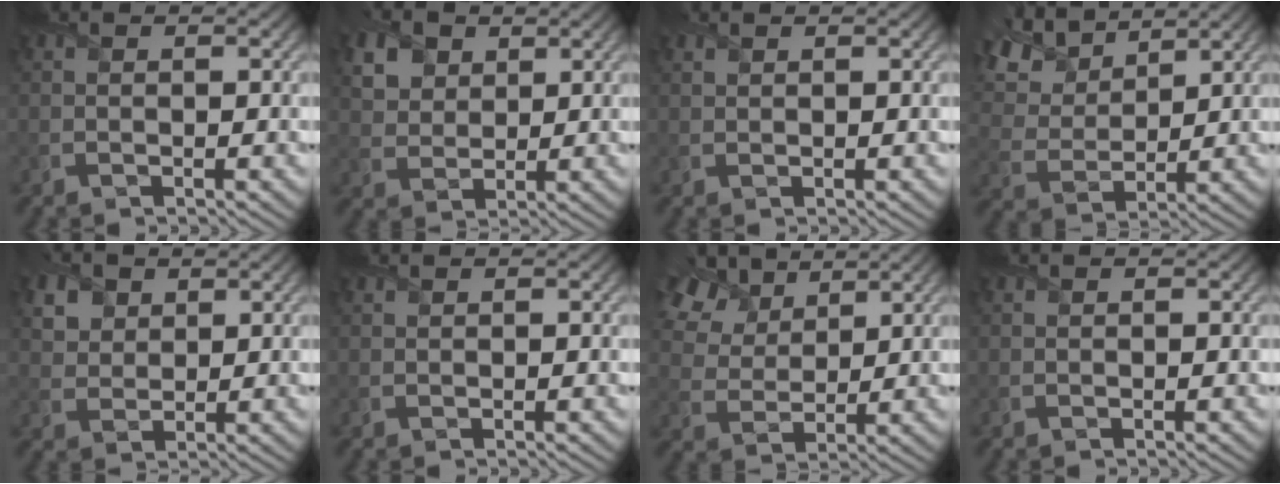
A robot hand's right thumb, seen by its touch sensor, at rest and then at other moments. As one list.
[{"total": 5.7, "force": [2.8, 4.2, 2.7], "torque": [-0.088, -0.001, 0.053]}, {"total": 0.5, "force": [0.4, 0.3, 0.2], "torque": [-0.007, -0.003, 0.010]}, {"total": 11.3, "force": [7.5, 5.4, 6.4], "torque": [-0.194, 0.034, 0.130]}, {"total": 4.5, "force": [2.3, 3.3, 1.9], "torque": [-0.065, -0.009, 0.052]}, {"total": 0.6, "force": [0.5, 0.1, 0.1], "torque": [-0.004, 0.002, 0.014]}, {"total": 9.9, "force": [6.3, 5.5, 5.4], "torque": [-0.148, 0.026, 0.113]}, {"total": 0.0}]